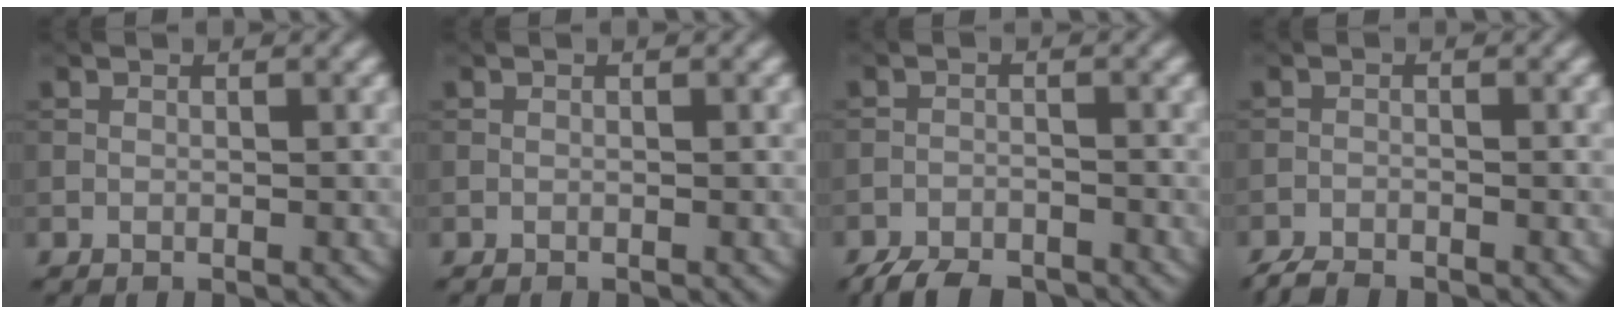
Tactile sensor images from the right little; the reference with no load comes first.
{"total": 0.0}
{"total": 5.0, "force": [-4.4, 1.5, 1.8], "torque": [-0.024, -0.012, -0.084]}
{"total": 2.2, "force": [-2.1, 0.4, 0.5], "torque": [-0.010, -0.005, -0.045]}